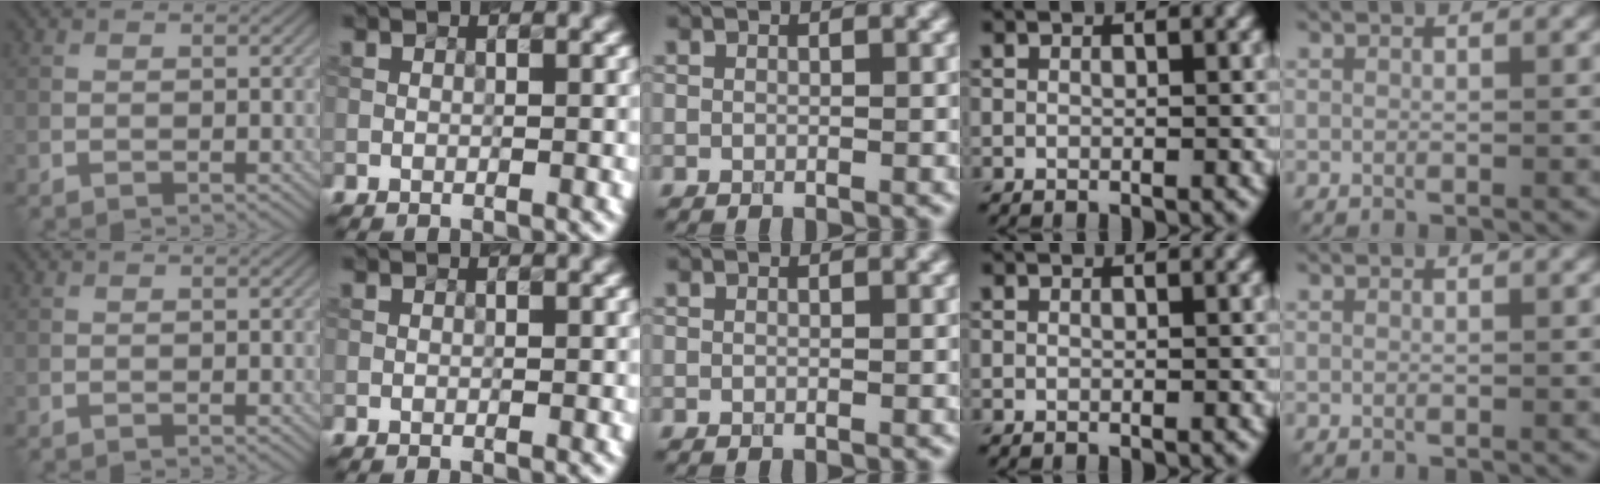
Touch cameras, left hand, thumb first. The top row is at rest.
{}